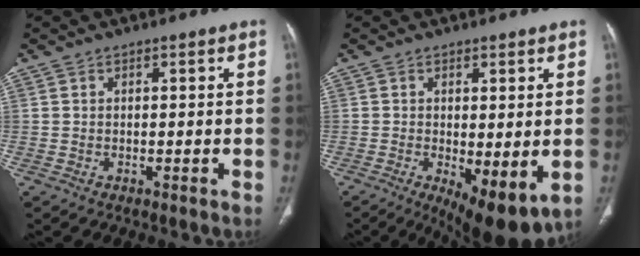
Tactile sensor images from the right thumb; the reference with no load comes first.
{"total": 9.8, "force": [-2.4, 3.5, 8.9], "torque": [-0.130, -0.022, -0.025]}